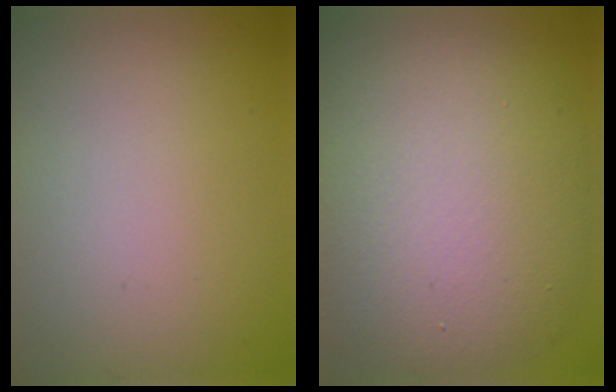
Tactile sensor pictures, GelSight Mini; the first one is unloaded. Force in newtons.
{"total": 12.0, "press": 12.0, "slide": 0.5}